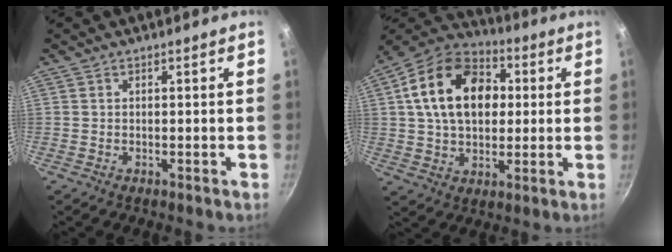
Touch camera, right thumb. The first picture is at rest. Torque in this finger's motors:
{"motor_torque": [-0.04, 0.69, 0.69, -0.18, 0.22]}